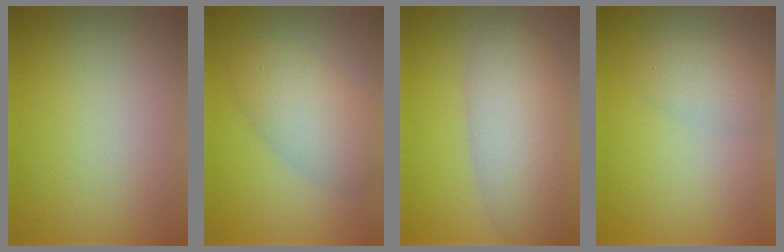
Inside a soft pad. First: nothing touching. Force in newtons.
{"total": 4.8, "press": 4.8, "slide": 0.2}
{"total": 7.3, "press": 7.3, "slide": 0.5}
{"total": 2.4, "press": 2.4, "slide": 0.1}